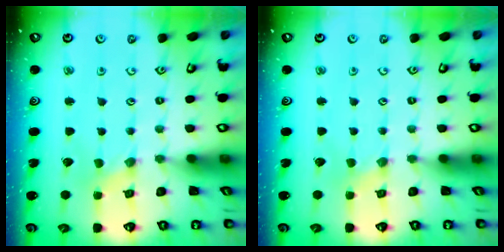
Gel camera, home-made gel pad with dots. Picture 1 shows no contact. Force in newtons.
{"total": 1.2, "press": 1.1, "slide": 0.2}